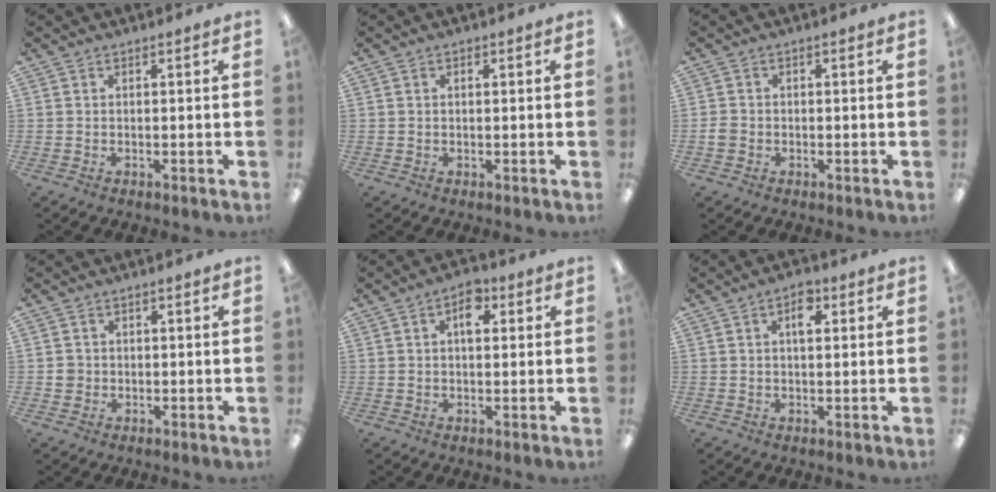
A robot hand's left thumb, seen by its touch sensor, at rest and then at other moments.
{"total": 0.7, "force": [0.3, 0.4, 0.5], "torque": [-0.002, 0.001, 0.002]}
{"total": 1.8, "force": [-0.6, 1.6, 0.7], "torque": [-0.012, 0.004, -0.012]}
{"total": 2.0, "force": [-0.2, 1.9, 0.5], "torque": [-0.010, 0.005, -0.007]}
{"total": 5.2, "force": [1.7, 2.8, 4.0], "torque": [-0.051, -0.003, 0.022]}
{"total": 4.2, "force": [1.7, 2.1, 3.3], "torque": [-0.046, -0.002, 0.022]}